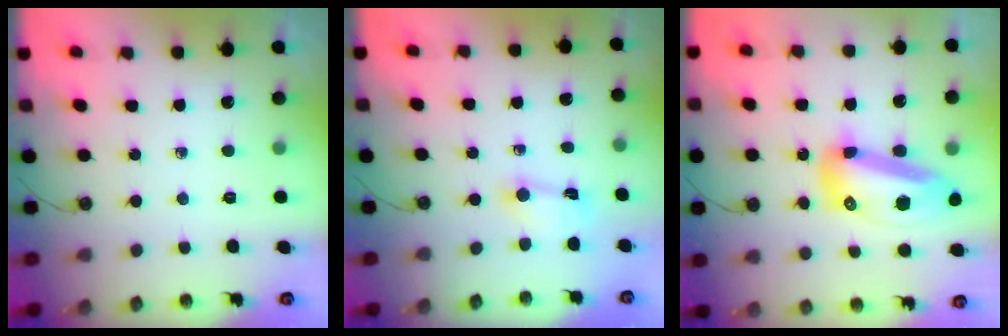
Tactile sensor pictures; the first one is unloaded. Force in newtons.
{"total": 2.1, "press": 2.0, "slide": 0.6}
{"total": 17.2, "press": 17.1, "slide": 2.1}